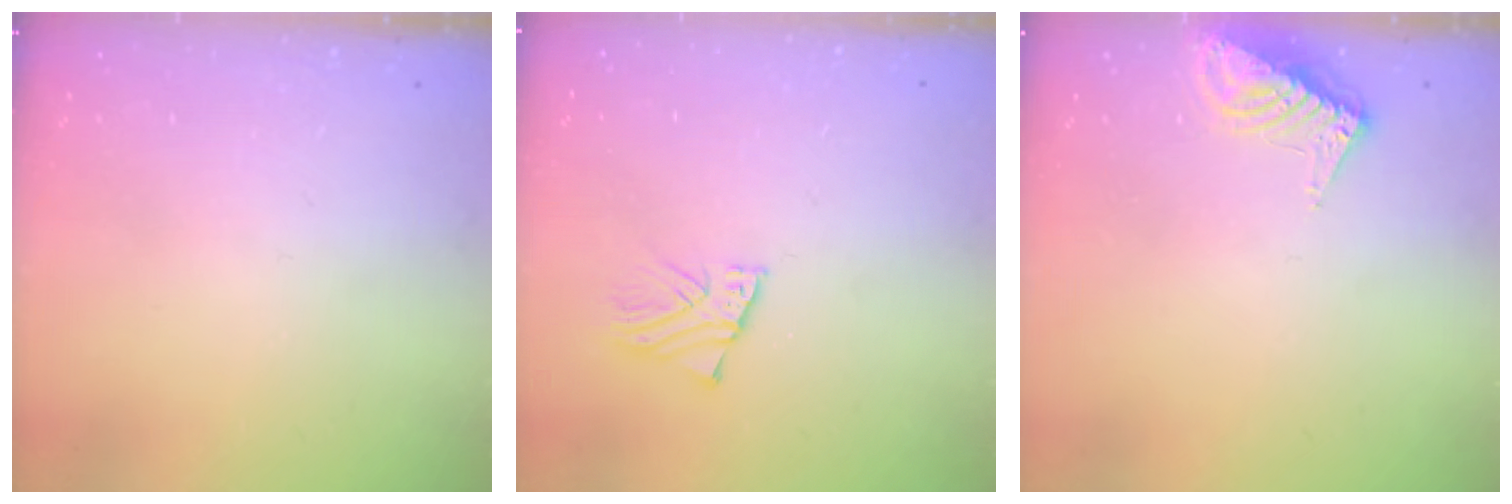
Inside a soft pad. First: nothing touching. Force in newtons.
{"total": 2.3, "press": 2.3, "slide": 0.2}
{"total": 9.2, "press": 9.2, "slide": 0.9}